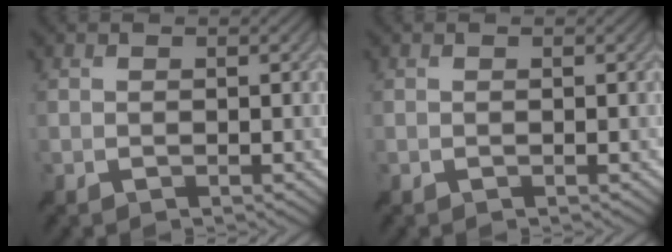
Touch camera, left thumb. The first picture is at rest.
{"total": 0.0}